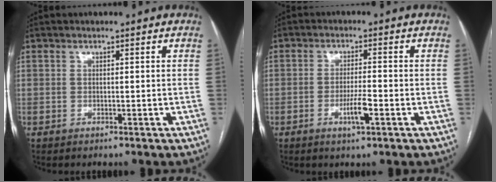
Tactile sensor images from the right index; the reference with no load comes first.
{"total": 4.2, "force": [-1.7, 0.4, 3.8], "torque": [-0.071, -0.004, -0.030]}